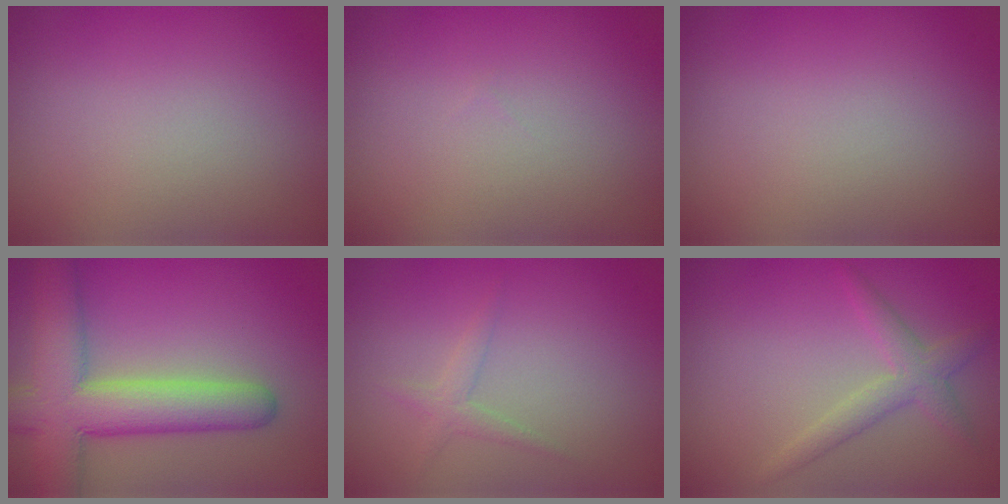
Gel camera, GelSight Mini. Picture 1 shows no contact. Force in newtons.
{"total": 0.0}
{"total": 0.0}
{"total": 8.8, "press": 8.8, "slide": 0.4}
{"total": 1.2, "press": 1.2, "slide": 0.0}
{"total": 2.5, "press": 2.5, "slide": 0.0}